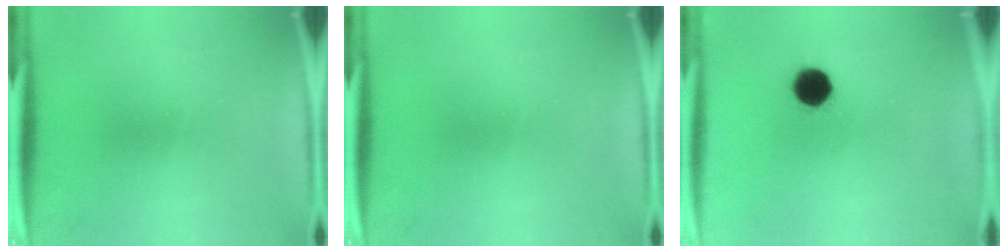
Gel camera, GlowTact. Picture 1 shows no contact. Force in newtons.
{"total": 0.0}
{"total": 7.2}